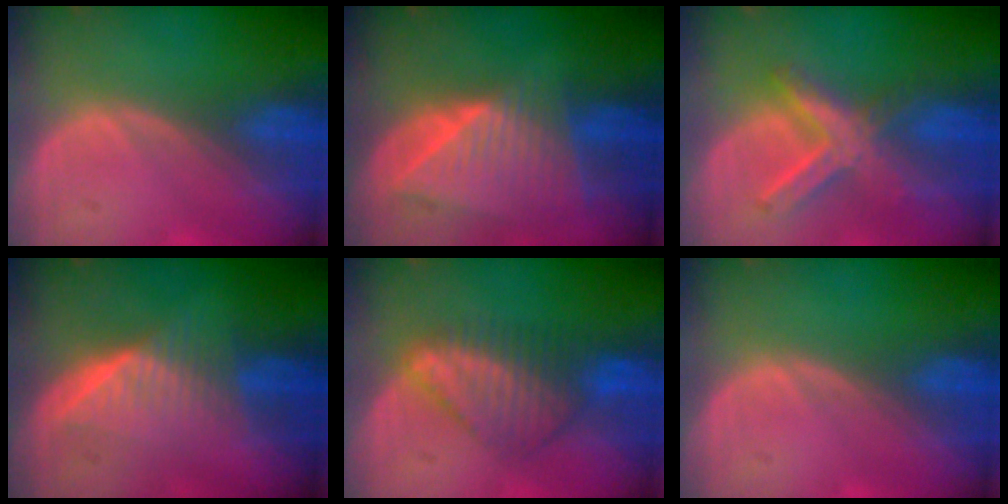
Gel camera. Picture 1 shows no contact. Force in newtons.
{"total": 9.0, "press": 8.0, "slide": 4.1}
{"total": 7.6, "press": 6.5, "slide": 3.8}
{"total": 6.5, "press": 6.2, "slide": 1.8}
{"total": 6.7, "press": 6.6, "slide": 1.3}
{"total": 0.0}